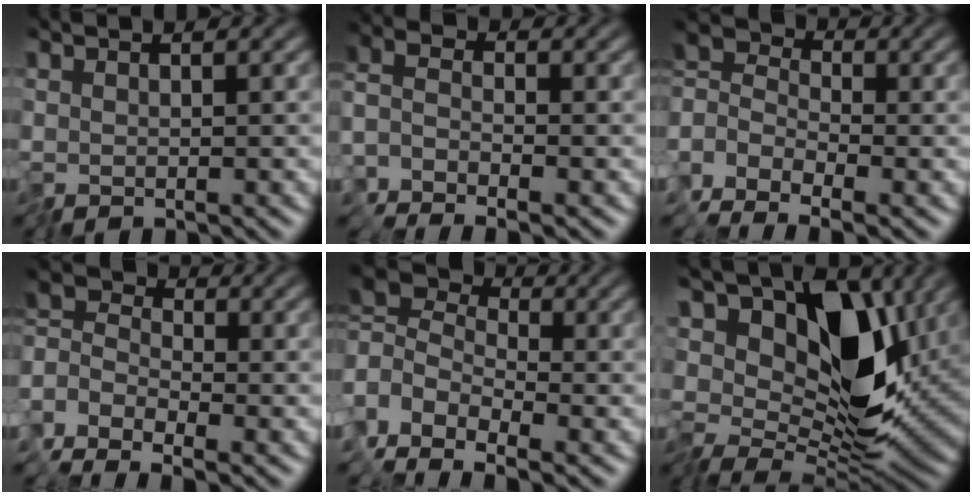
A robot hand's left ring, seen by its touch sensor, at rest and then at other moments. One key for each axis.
{"total": 1.9, "fx": -1.8, "fy": 0.3, "fz": 0.5, "tx": -0.012, "ty": 0.001, "tz": -0.051}
{"total": 3.9, "fx": -3.5, "fy": 1.4, "fz": 1.1, "tx": -0.026, "ty": 0.007, "tz": -0.091}
{"total": 3.5, "fx": -3.2, "fy": 1.2, "fz": 0.9, "tx": -0.022, "ty": 0.008, "tz": -0.084}
{"total": 3.0, "fx": -1.6, "fy": 2.0, "fz": 1.6, "tx": -0.031, "ty": 0.007, "tz": -0.054}
{"total": 12.0, "fx": 2.9, "fy": 6.9, "fz": 9.4, "tx": -0.140, "ty": 0.002, "tz": 0.042}